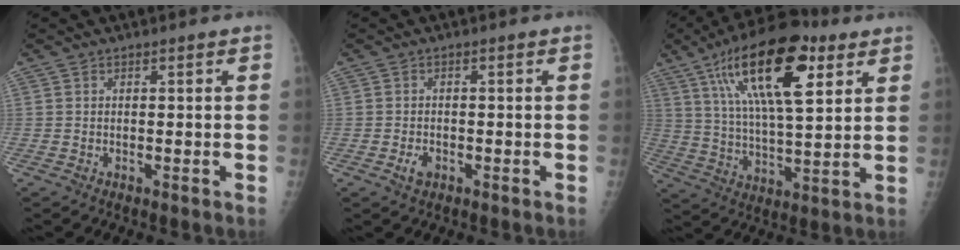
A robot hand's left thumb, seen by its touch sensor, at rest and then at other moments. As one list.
[{"total": 2.2, "force": [-1.0, 1.5, 1.3], "torque": [-0.019, 0.002, -0.015]}, {"total": 21.2, "force": [9.6, 8.0, 17.2], "torque": [-0.278, -0.018, 0.161]}]